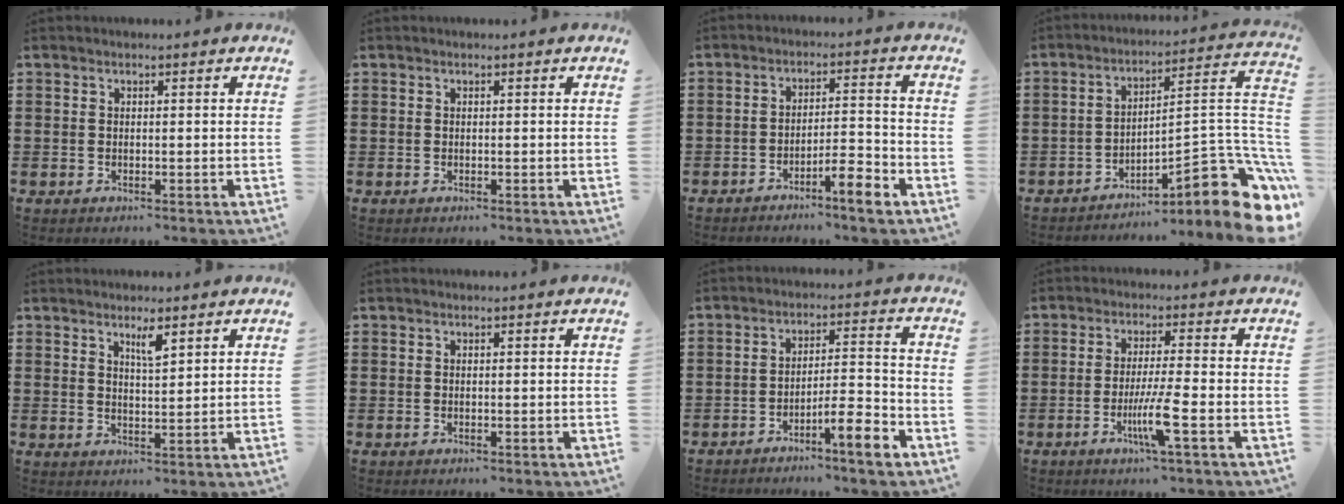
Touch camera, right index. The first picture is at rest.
{"total": 0.0}
{"total": 5.6, "force": [-4.3, 0.8, 3.6], "torque": [-0.060, 0.005, -0.078]}
{"total": 12.2, "force": [-6.1, 3.5, 9.9], "torque": [-0.122, -0.016, -0.107]}
{"total": 3.1, "force": [2.1, 0.6, 2.2], "torque": [-0.040, 0.000, 0.034]}
{"total": 0.0}
{"total": 6.7, "force": [-4.7, 0.9, 4.7], "torque": [-0.077, 0.005, -0.084]}
{"total": 6.3, "force": [-2.5, -0.3, 5.8], "torque": [-0.117, -0.022, -0.048]}